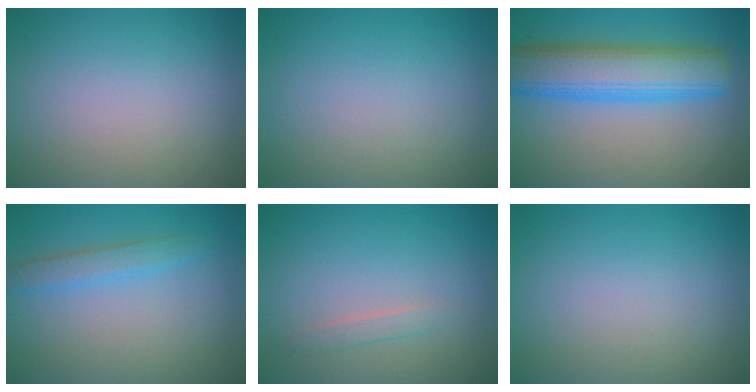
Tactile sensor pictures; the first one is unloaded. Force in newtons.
{"total": 0.0}
{"total": 8.6, "press": 8.6, "slide": 0.3}
{"total": 2.1, "press": 2.1, "slide": 0.1}
{"total": 1.1, "press": 1.1, "slide": 0.0}
{"total": 0.0}